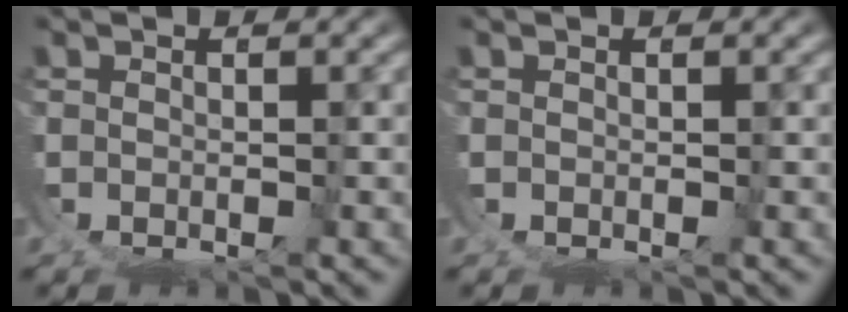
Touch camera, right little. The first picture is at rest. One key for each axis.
{"total": 0.0}